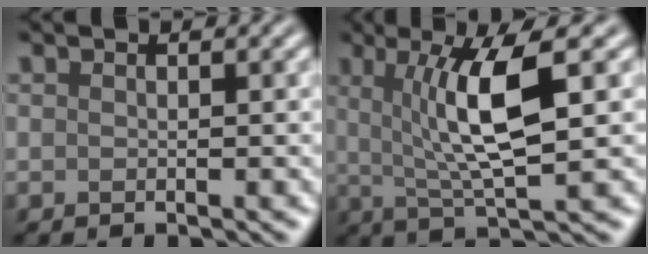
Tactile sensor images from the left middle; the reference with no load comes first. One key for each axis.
{"total": 7.0, "fx": 1.4, "fy": 1.5, "fz": 6.7, "tx": -0.122, "ty": 0.000, "tz": 0.027}